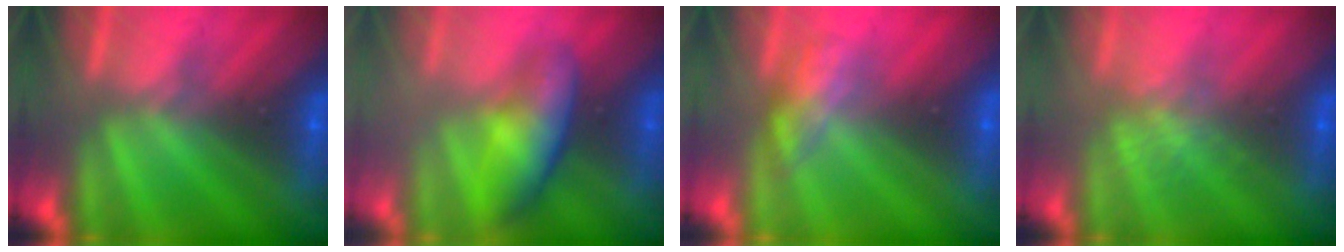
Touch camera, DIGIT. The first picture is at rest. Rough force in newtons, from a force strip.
{"total": 4.5}
{"total": 2.7}
{"total": 1.0}